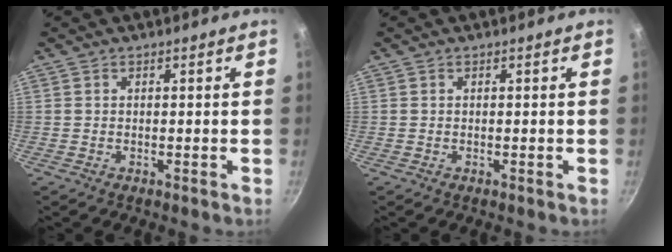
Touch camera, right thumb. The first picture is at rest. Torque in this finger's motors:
{"motor_torque": [0.04, 0.44, -0.37, -0.26, -0.02]}